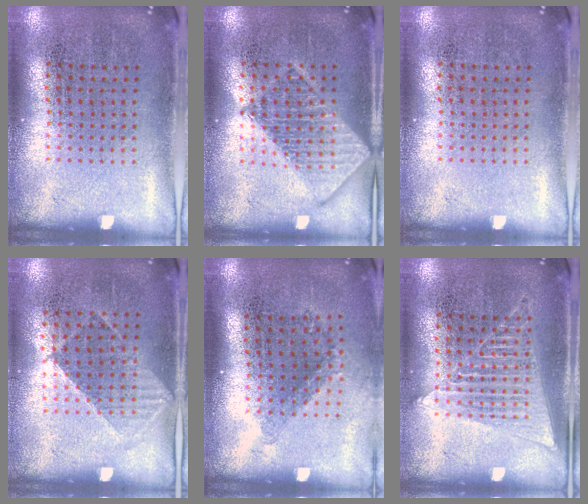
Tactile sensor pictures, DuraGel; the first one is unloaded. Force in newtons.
{"total": 2.7, "press": 2.7, "slide": 0.3}
{"total": 0.0}
{"total": 1.0, "press": 0.9, "slide": 0.6}
{"total": 1.3, "press": 0.8, "slide": 0.9}
{"total": 1.4, "press": 1.4, "slide": 0.3}